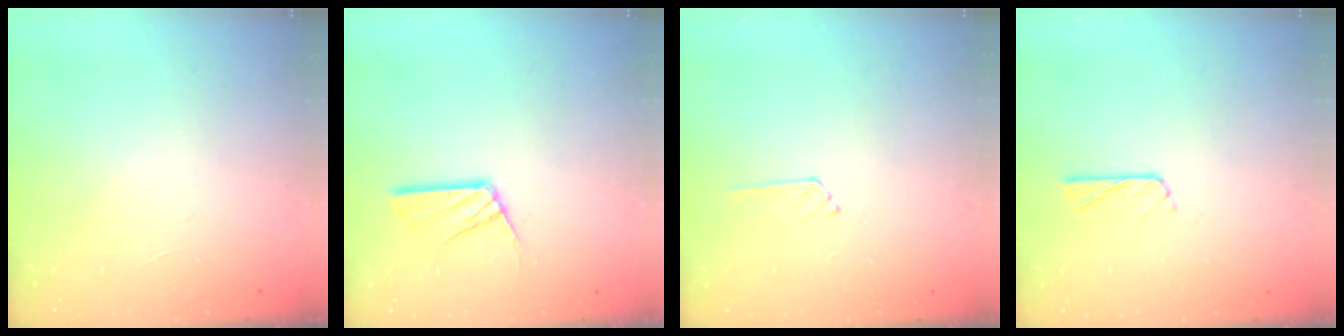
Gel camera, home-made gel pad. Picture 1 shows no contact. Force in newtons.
{"total": 10.6, "press": 10.6, "slide": 0.8}
{"total": 2.8, "press": 2.8, "slide": 0.3}
{"total": 3.7, "press": 3.6, "slide": 0.4}